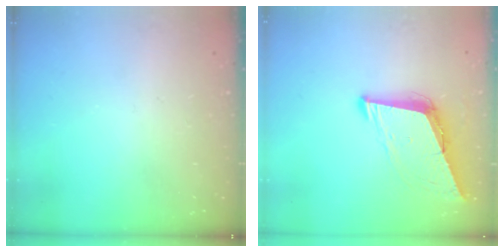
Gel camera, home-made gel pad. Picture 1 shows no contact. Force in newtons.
{"total": 9.1, "press": 8.2, "slide": 3.8}